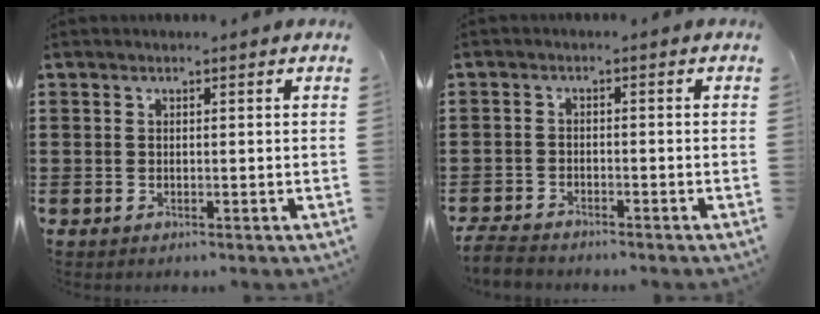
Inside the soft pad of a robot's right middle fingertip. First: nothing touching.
{"total": 2.8, "force": [-2.7, 0.3, 0.2], "torque": [-0.014, -0.001, -0.060]}